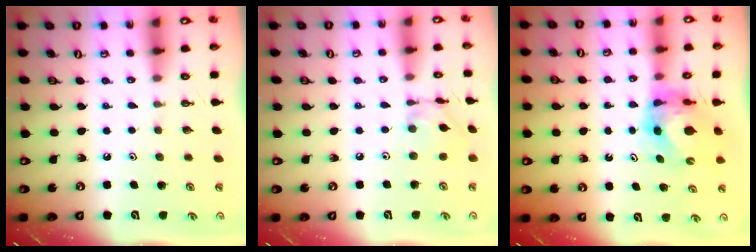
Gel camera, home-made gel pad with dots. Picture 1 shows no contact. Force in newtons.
{"total": 5.6, "press": 5.6, "slide": 0.3}
{"total": 7.4, "press": 7.3, "slide": 0.9}